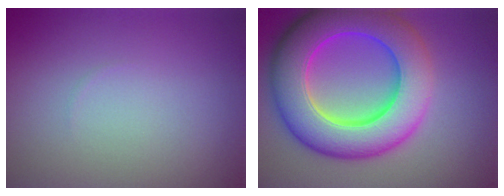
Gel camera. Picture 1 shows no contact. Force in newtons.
{"total": 11.2, "press": 11.2, "slide": 0.2}